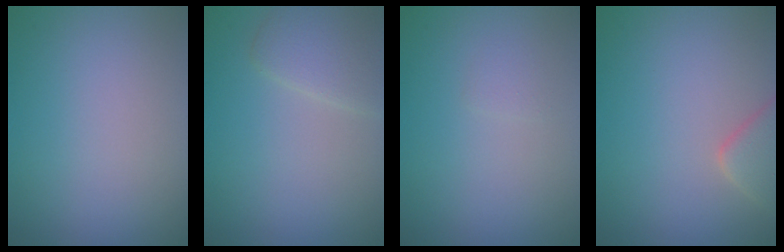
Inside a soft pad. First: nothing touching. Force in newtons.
{"total": 2.6, "press": 2.6, "slide": 0.2}
{"total": 0.6, "press": 0.6, "slide": 0.1}
{"total": 3.0, "press": 2.9, "slide": 0.3}